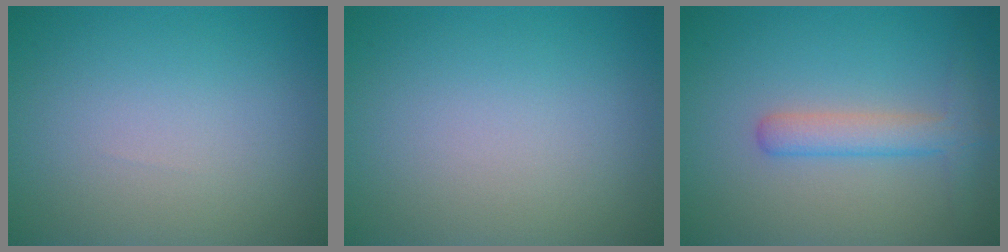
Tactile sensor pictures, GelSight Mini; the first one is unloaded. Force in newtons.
{"total": 0.0}
{"total": 3.0, "press": 3.0, "slide": 0.0}